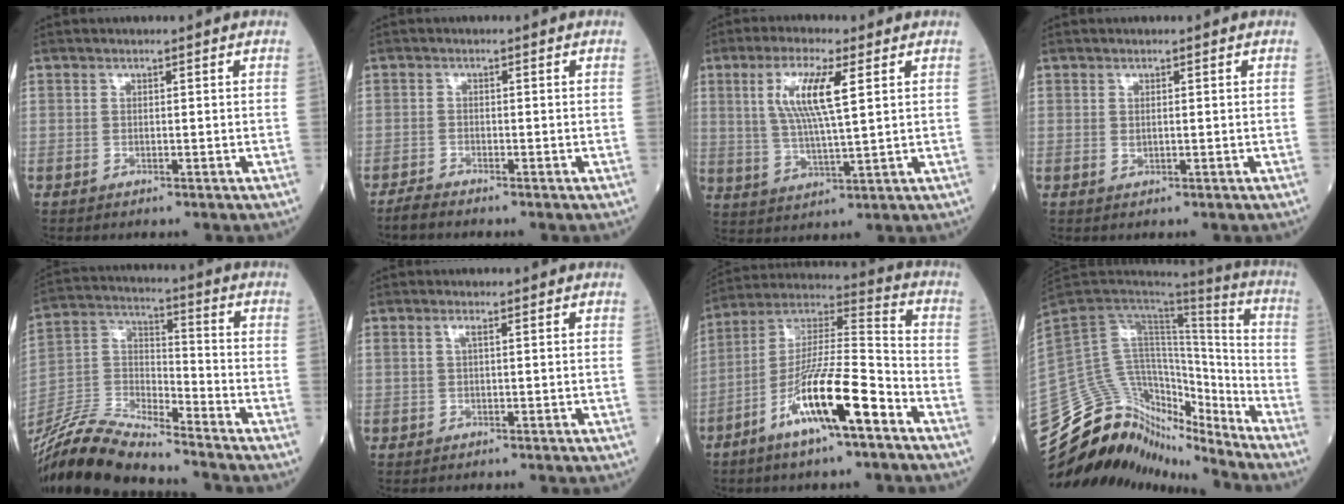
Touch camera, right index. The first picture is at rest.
{"total": 1.9, "force": [-1.9, 0.0, 0.5], "torque": [-0.018, -0.005, -0.038]}
{"total": 9.1, "force": [2.8, 1.1, 8.6], "torque": [-0.177, 0.005, 0.055]}
{"total": 0.7, "force": [-0.1, 0.3, 0.6], "torque": [-0.013, -0.001, 0.002]}
{"total": 15.3, "force": [-14.2, 1.2, 5.4], "torque": [-0.111, 0.009, -0.276]}
{"total": 1.1, "force": [0.1, 0.0, 1.1], "torque": [-0.023, 0.003, -0.001]}
{"total": 15.4, "force": [-7.8, 1.7, 13.1], "torque": [-0.248, -0.004, -0.141]}
{"total": 24.5, "force": [-21.6, 7.8, 8.6], "torque": [-0.199, 0.036, -0.357]}